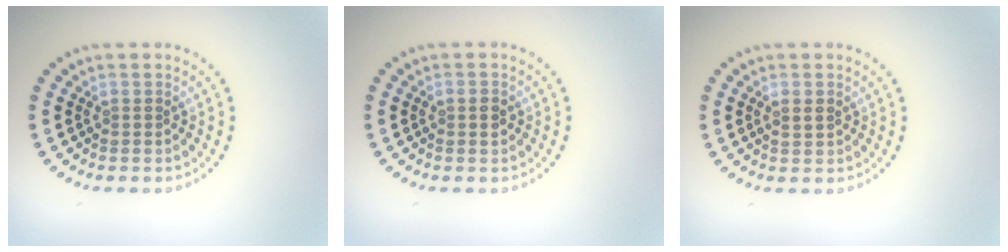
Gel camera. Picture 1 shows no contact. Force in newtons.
{"total": 1.4, "press": 1.4, "slide": 0.2}
{"total": 0.7, "press": 0.7, "slide": 0.0}